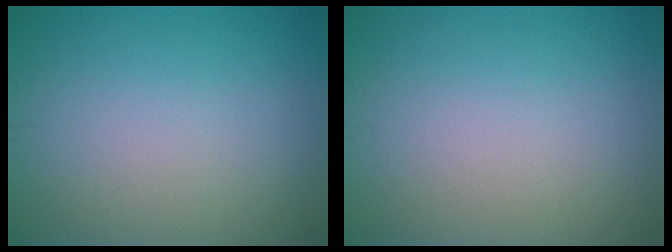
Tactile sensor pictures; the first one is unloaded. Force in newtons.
{"total": 0.0}